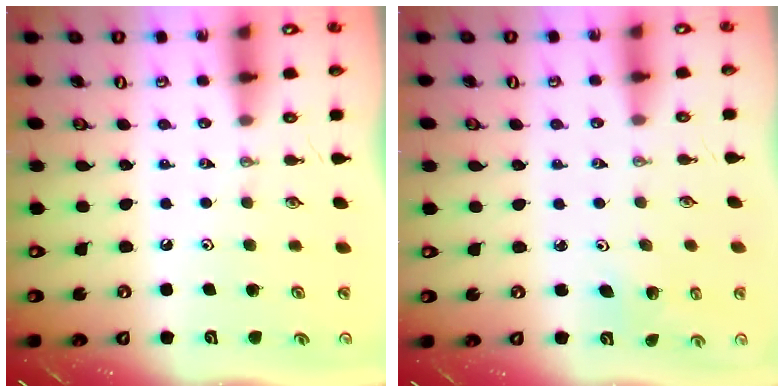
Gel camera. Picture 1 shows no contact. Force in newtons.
{"total": 1.9, "press": 1.9, "slide": 0.1}